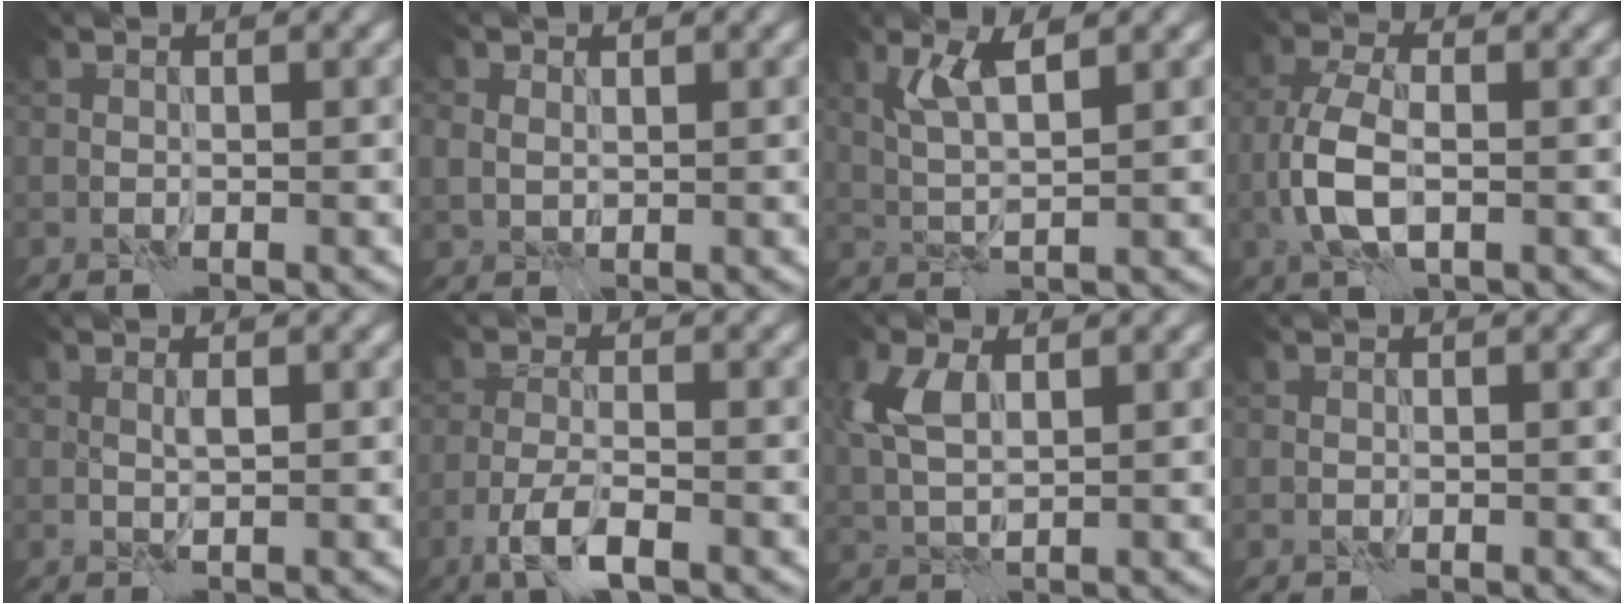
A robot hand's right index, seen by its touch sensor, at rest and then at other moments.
{"total": 1.6, "force": [0.7, 1.3, 0.6], "torque": [-0.014, -0.002, 0.016]}
{"total": 3.1, "force": [1.7, 0.6, 2.5], "torque": [-0.056, -0.002, 0.034]}
{"total": 4.4, "force": [-0.8, 2.2, 3.8], "torque": [-0.087, 0.000, -0.021]}
{"total": 0.8, "force": [0.4, 0.0, 0.7], "torque": [-0.016, 0.000, 0.008]}
{"total": 3.7, "force": [-2.2, 1.0, 2.8], "torque": [-0.059, -0.003, -0.047]}
{"total": 3.7, "force": [1.4, 1.9, 2.8], "torque": [-0.070, 0.006, 0.028]}
{"total": 0.0}